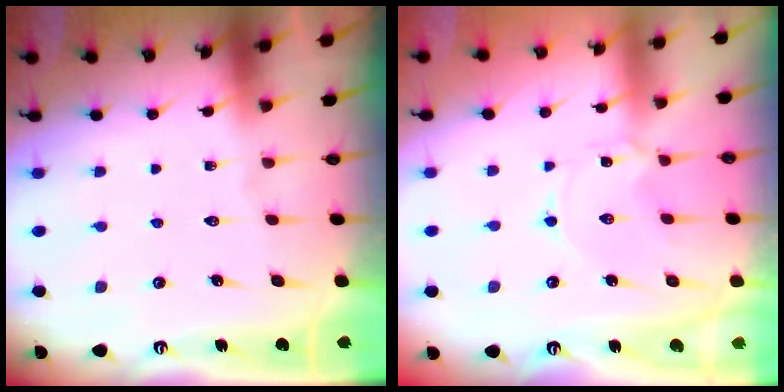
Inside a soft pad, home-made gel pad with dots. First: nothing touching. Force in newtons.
{"total": 0.9, "press": 0.9, "slide": 0.1}